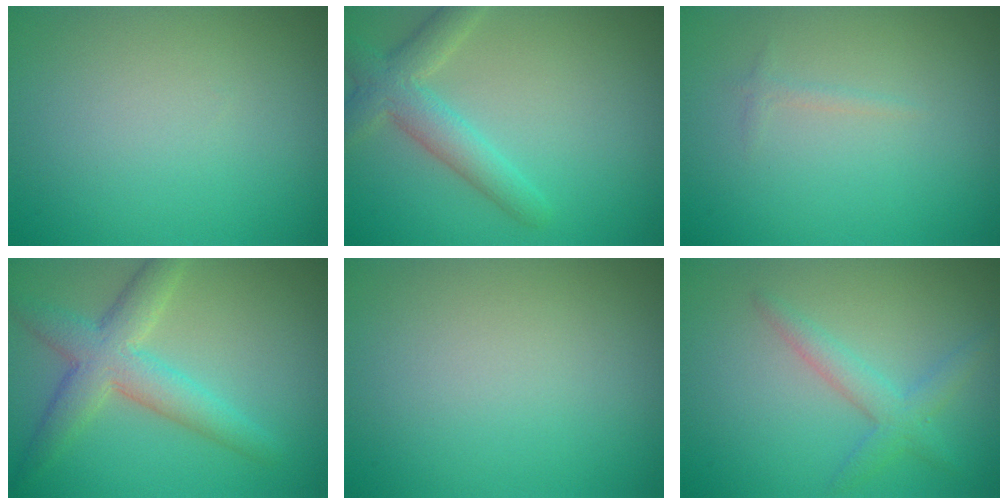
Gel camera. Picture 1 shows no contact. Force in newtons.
{"total": 3.9, "press": 3.9, "slide": 0.2}
{"total": 0.6, "press": 0.6, "slide": 0.1}
{"total": 5.1, "press": 5.1, "slide": 0.3}
{"total": 0.0}
{"total": 2.5, "press": 2.5, "slide": 0.1}